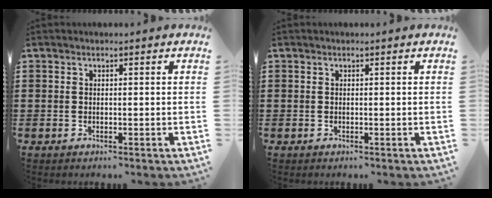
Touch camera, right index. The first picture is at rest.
{"total": 0.0}